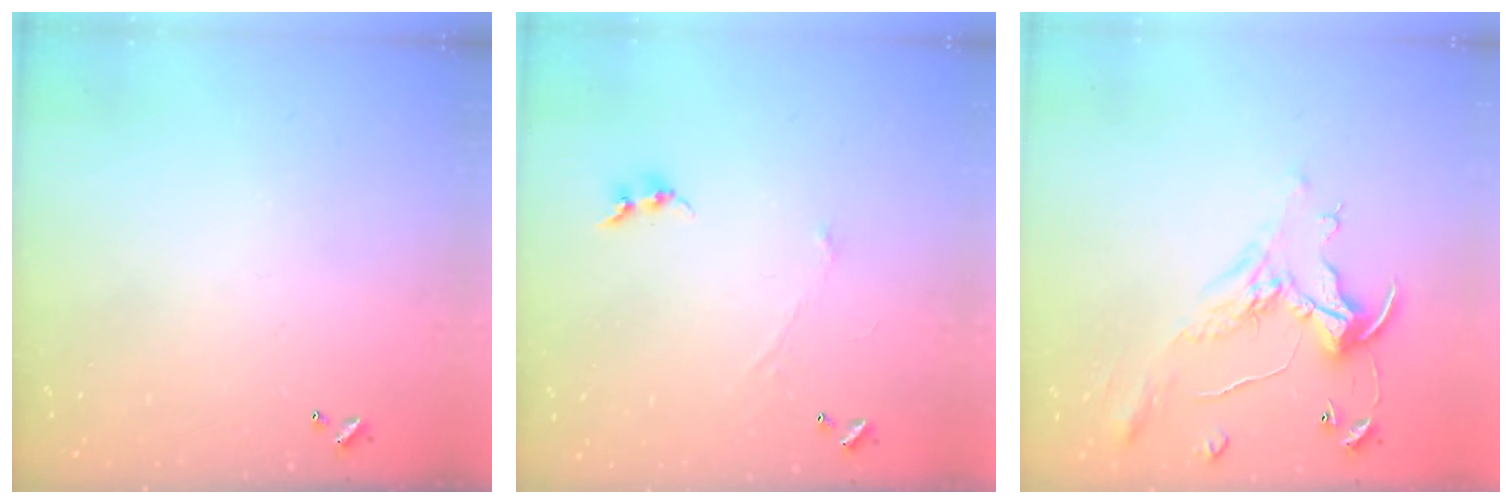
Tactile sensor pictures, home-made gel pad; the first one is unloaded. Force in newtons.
{"total": 0.0}
{"total": 1.7, "press": 1.3, "slide": 1.2}